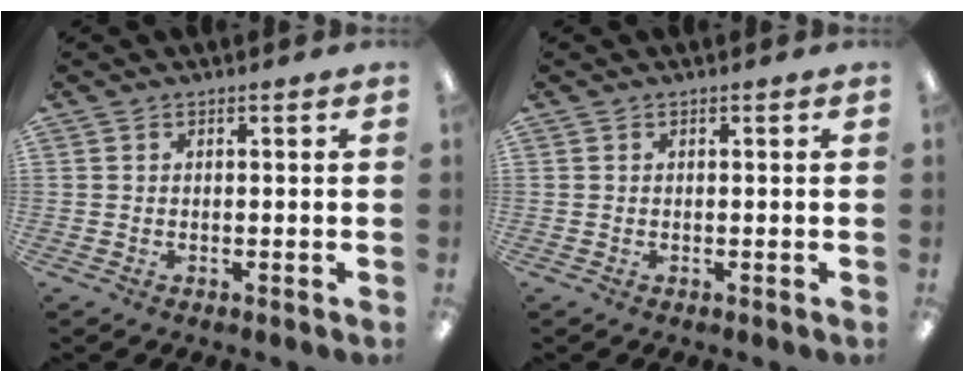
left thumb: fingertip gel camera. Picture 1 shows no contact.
{"total": 0.0}